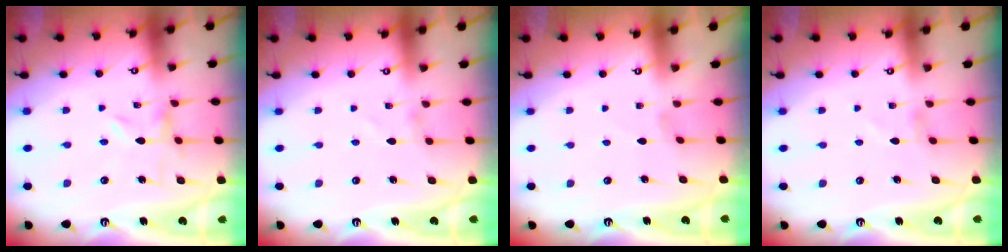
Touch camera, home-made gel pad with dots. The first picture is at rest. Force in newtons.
{"total": 0.8, "press": 0.8, "slide": 0.0}
{"total": 0.0}
{"total": 0.9, "press": 0.9, "slide": 0.1}